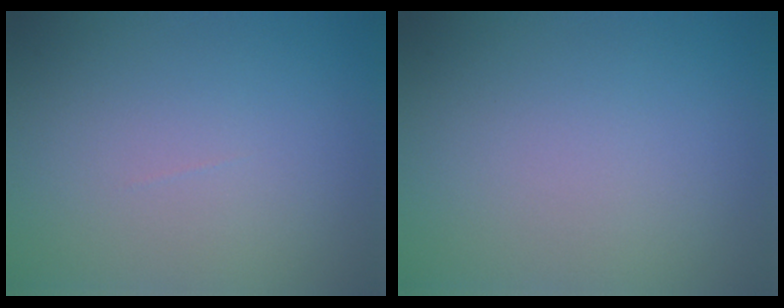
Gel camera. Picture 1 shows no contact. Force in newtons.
{"total": 0.0}